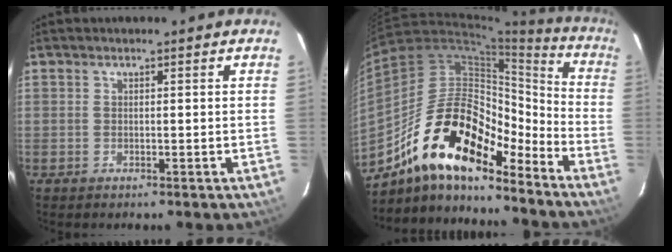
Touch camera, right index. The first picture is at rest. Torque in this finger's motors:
{"motor_torque": [1.63, -0.51, 0.73, 0.17]}